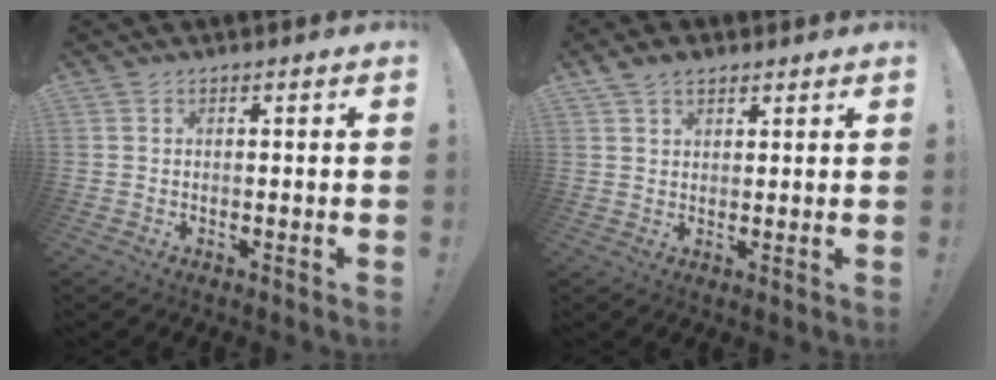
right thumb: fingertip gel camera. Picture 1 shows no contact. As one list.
[{"total": 4.5, "force": [3.0, 2.8, 1.8], "torque": [-0.029, -0.009, 0.056]}]